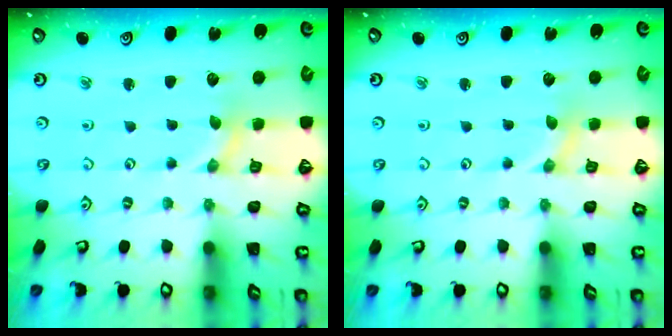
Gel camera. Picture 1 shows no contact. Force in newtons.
{"total": 0.0}